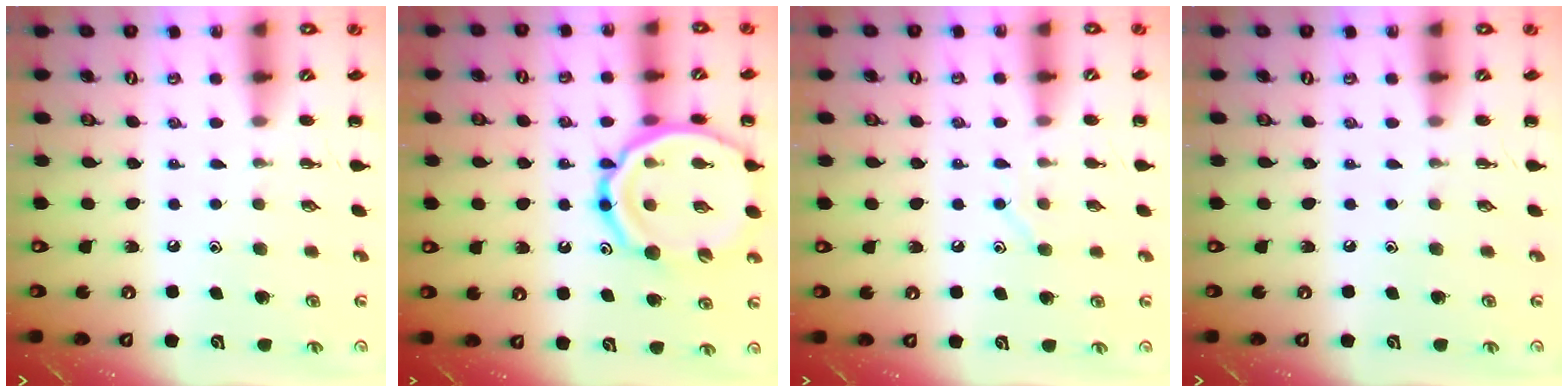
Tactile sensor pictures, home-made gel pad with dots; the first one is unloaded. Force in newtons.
{"total": 20.2, "press": 20.0, "slide": 2.7}
{"total": 6.7, "press": 6.6, "slide": 1.1}
{"total": 0.0}